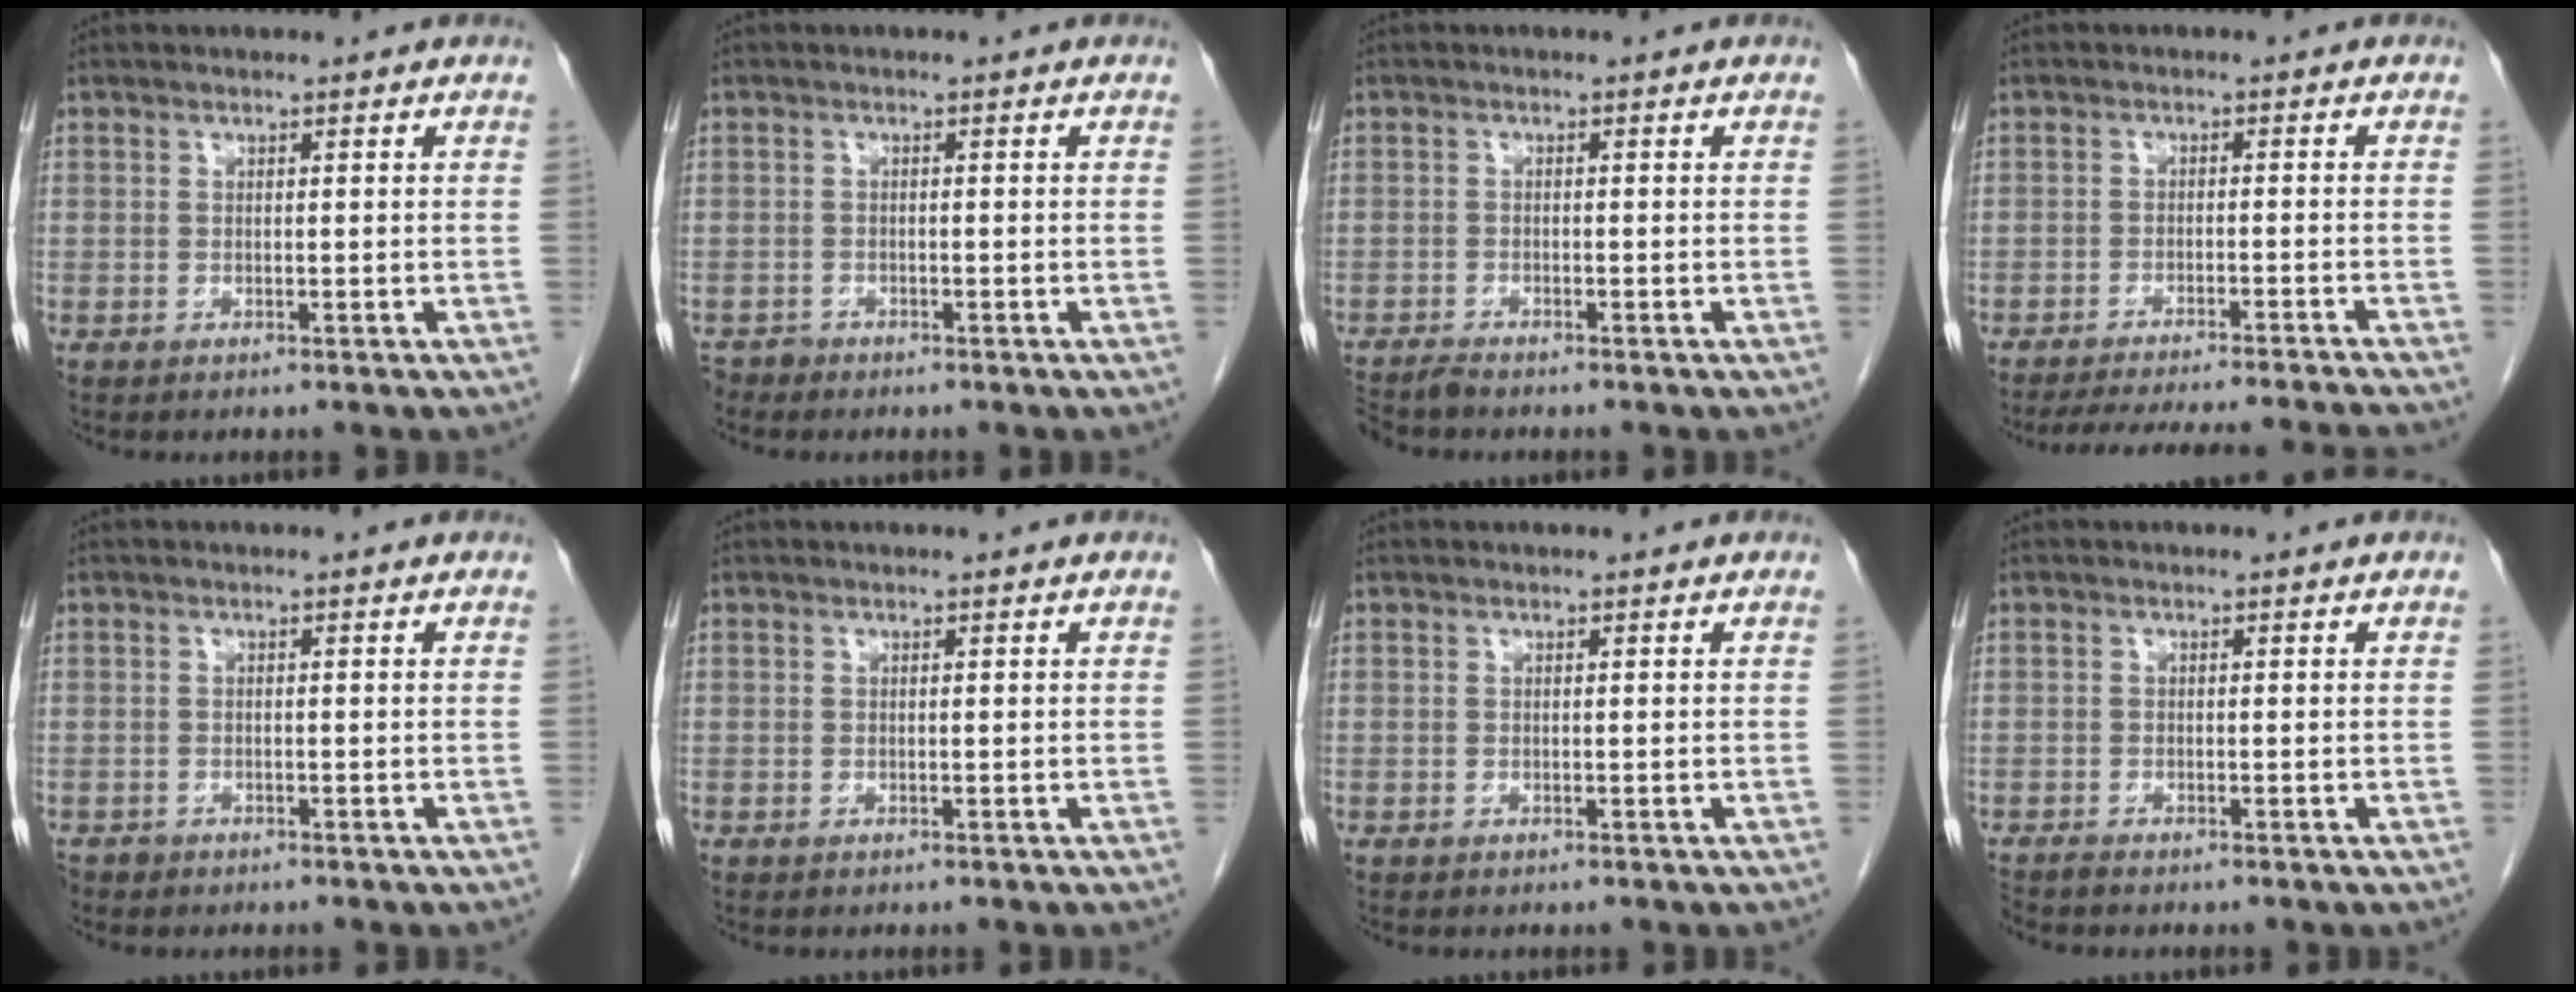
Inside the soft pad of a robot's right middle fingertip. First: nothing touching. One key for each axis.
{"total": 1.3, "fx": -1.2, "fy": 0.3, "fz": -0.3, "tx": 0.006, "ty": -0.002, "tz": -0.022}
{"total": 2.7, "fx": -2.6, "fy": -0.2, "fz": 0.7, "tx": -0.013, "ty": -0.010, "tz": -0.047}
{"total": 14.9, "fx": -13.8, "fy": -0.8, "fz": 5.5, "tx": -0.077, "ty": -0.025, "tz": -0.190}
{"total": 1.1, "fx": -1.0, "fy": 0.6, "fz": 0.0, "tx": -0.007, "ty": 0.001, "tz": -0.018}
{"total": 0.0}
{"total": 0.0}
{"total": 0.9, "fx": -0.9, "fy": -0.2, "fz": 0.2, "tx": -0.010, "ty": -0.003, "tz": -0.019}